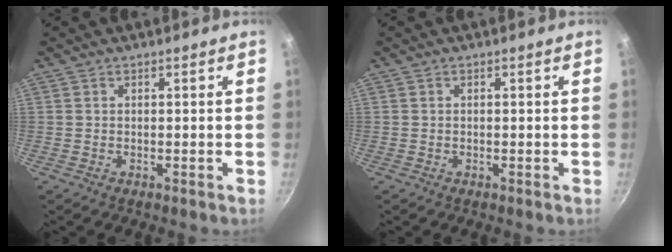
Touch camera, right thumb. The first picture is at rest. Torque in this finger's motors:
{"motor_torque": [-0.30, -0.01, -0.49, 0.41, 0.04]}